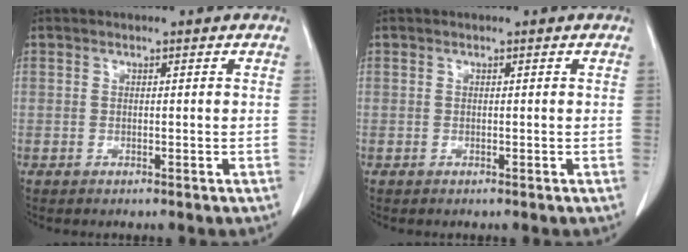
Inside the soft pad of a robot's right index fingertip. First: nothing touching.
{"total": 0.0}